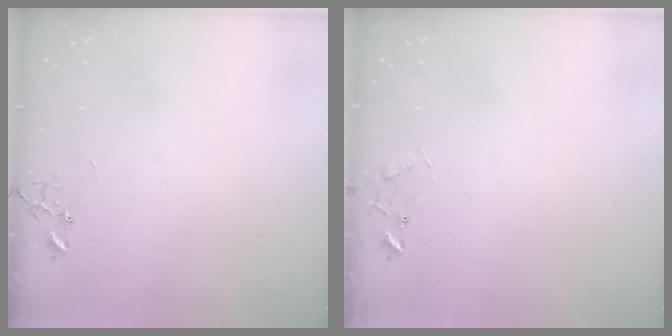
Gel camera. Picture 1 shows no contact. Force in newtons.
{"total": 8.0, "press": 8.0, "slide": 0.5}